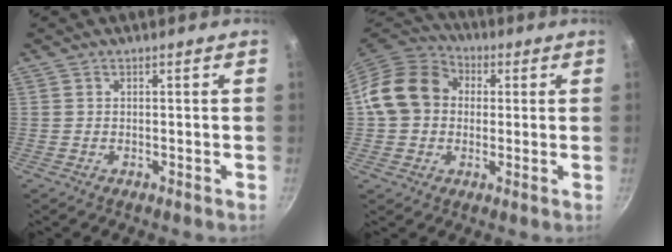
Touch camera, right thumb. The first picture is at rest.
{"total": 14.2, "force": [1.6, 11.8, 7.7], "torque": [-0.111, 0.029, 0.012]}